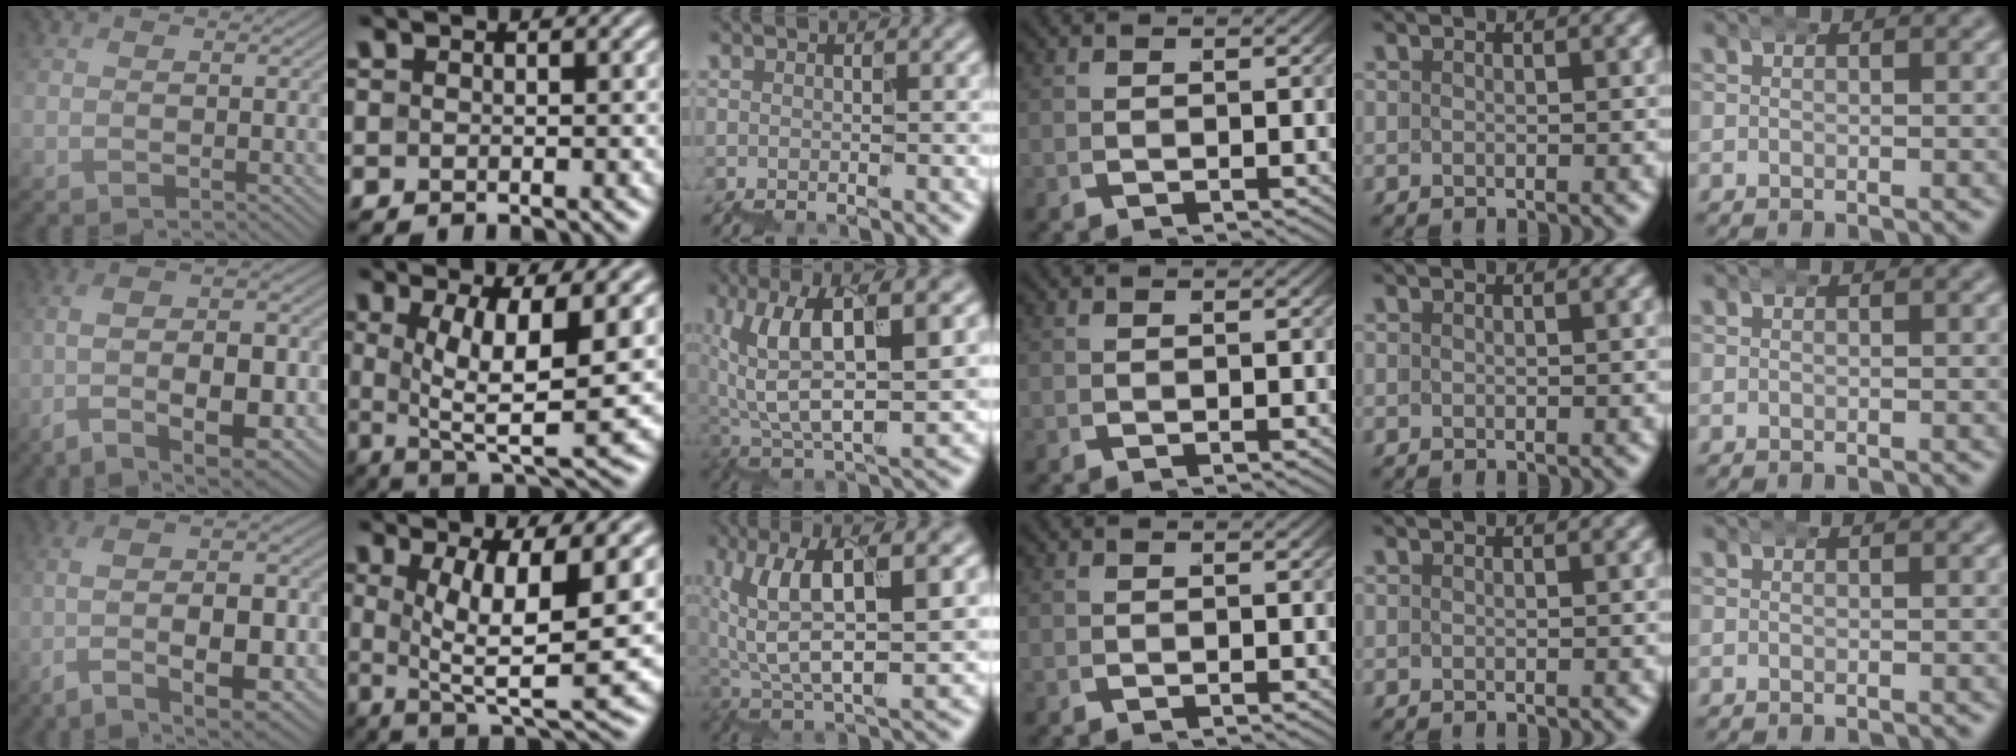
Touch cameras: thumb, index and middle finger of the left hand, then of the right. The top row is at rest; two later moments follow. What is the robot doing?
{"motion": "wrap", "object": "bubble wrap"}